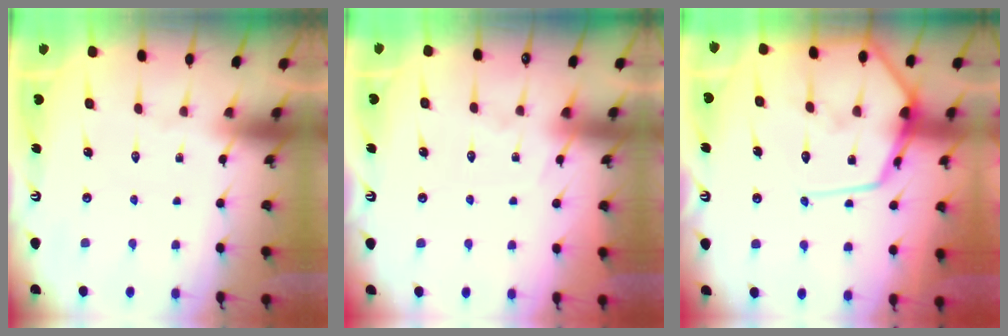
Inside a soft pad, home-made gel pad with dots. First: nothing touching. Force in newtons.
{"total": 3.8, "press": 3.7, "slide": 0.5}
{"total": 16.9, "press": 16.8, "slide": 1.7}